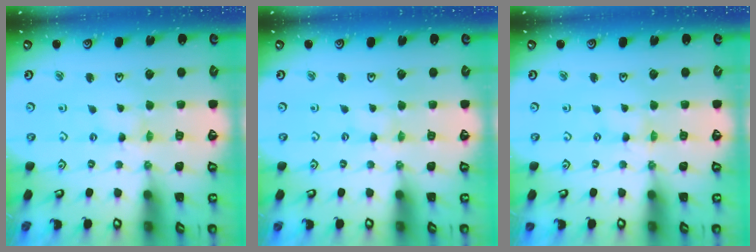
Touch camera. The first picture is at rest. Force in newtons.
{"total": 0.0}
{"total": 0.0}